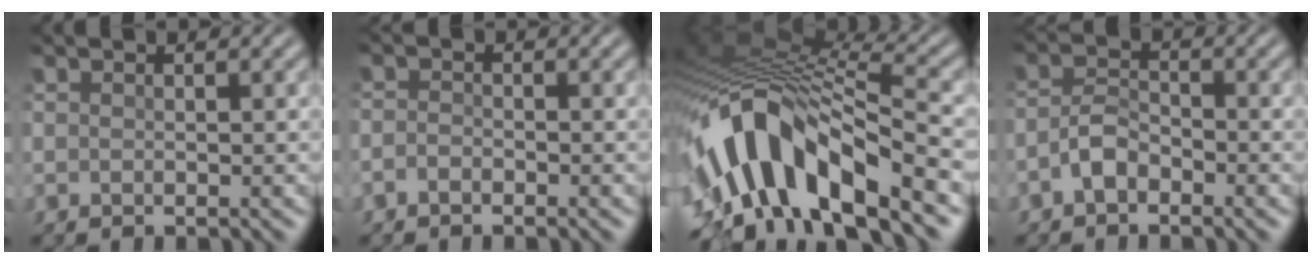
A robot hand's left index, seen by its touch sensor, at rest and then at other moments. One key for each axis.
{"total": 0.9, "fx": -0.7, "fy": 0.3, "fz": 0.4, "tx": -0.008, "ty": 0.006, "tz": -0.018}
{"total": 12.4, "fx": -4.7, "fy": 5.5, "fz": 10.0, "tx": -0.183, "ty": 0.018, "tz": -0.088}
{"total": 2.1, "fx": -1.4, "fy": 0.9, "fz": 1.4, "tx": -0.029, "ty": 0.012, "tz": -0.031}